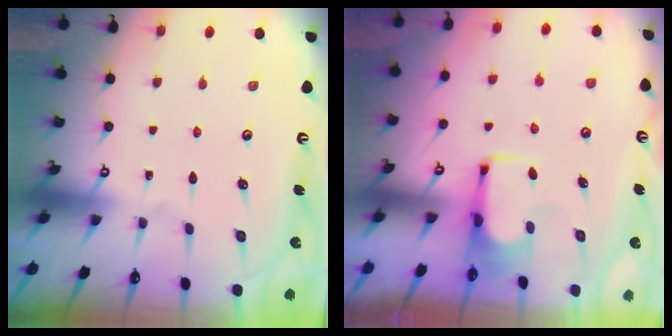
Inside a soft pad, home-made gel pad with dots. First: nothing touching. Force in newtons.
{"total": 3.7, "press": 3.7, "slide": 0.2}